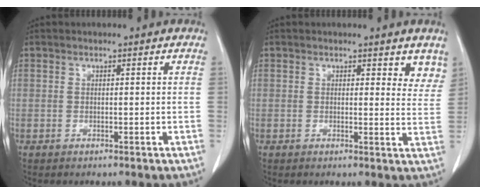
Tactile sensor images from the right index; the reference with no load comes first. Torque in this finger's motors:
{"motor_torque": [-0.02, 0.30, 0.03, 0.00]}